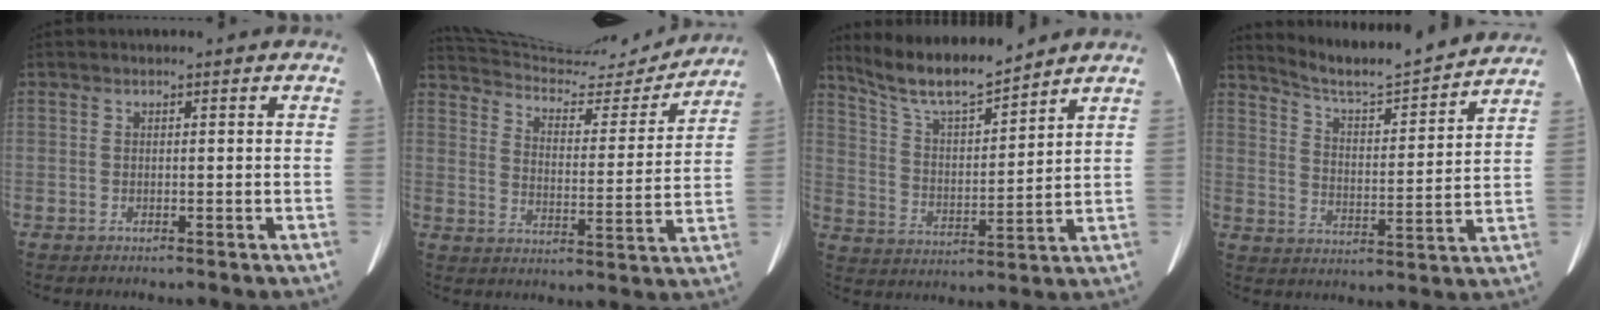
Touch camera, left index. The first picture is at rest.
{"total": 19.5, "force": [18.7, 2.9, 4.8], "torque": [-0.075, -0.019, 0.265]}
{"total": 10.9, "force": [10.1, 0.6, 4.0], "torque": [-0.082, 0.001, 0.191]}
{"total": 13.6, "force": [13.2, 0.2, 3.5], "torque": [-0.065, 0.002, 0.200]}